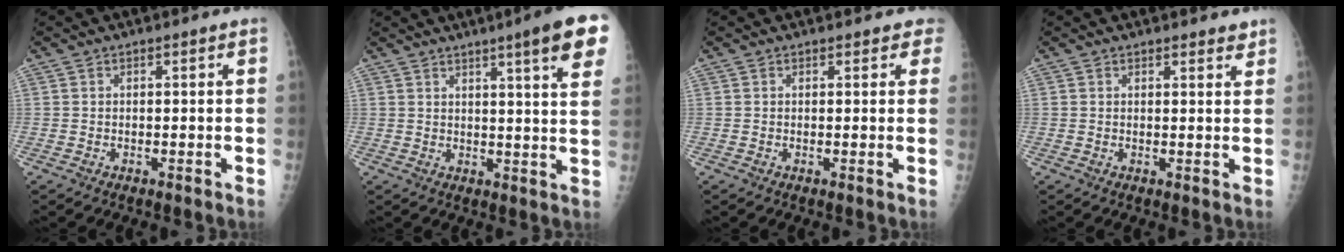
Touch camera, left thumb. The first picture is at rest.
{"total": 12.2, "force": [6.8, 0.9, 10.1], "torque": [-0.122, -0.026, 0.076]}
{"total": 2.1, "force": [1.5, 1.3, 0.7], "torque": [0.020, -0.004, 0.002]}
{"total": 2.1, "force": [1.7, 0.8, 0.8], "torque": [0.004, -0.007, 0.018]}